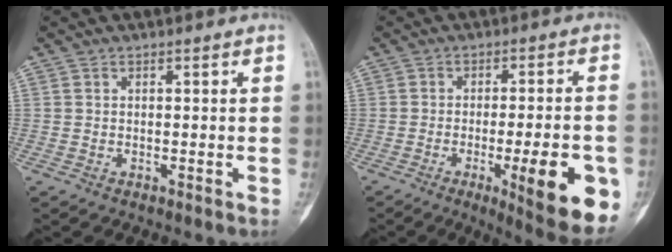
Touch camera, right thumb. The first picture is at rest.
{"total": 15.6, "force": [-5.2, 3.6, 14.2], "torque": [-0.160, 0.001, -0.061]}